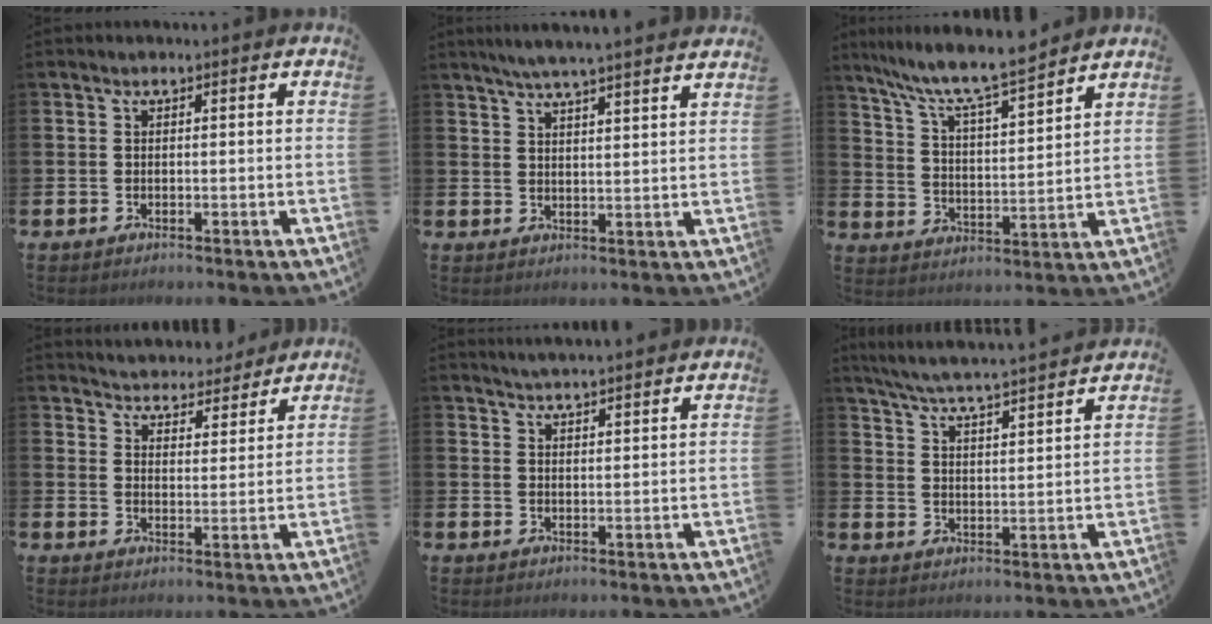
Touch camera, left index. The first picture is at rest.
{"total": 5.2, "force": [4.9, -0.7, 1.5], "torque": [-0.040, -0.021, 0.087]}
{"total": 8.9, "force": [8.3, 0.6, 3.1], "torque": [-0.088, -0.060, 0.142]}
{"total": 4.8, "force": [4.7, 0.9, -0.4], "torque": [-0.009, -0.040, 0.080]}
{"total": 3.9, "force": [3.9, -0.4, 0.1], "torque": [-0.009, -0.019, 0.071]}
{"total": 6.1, "force": [5.9, -0.2, 1.6], "torque": [-0.056, -0.046, 0.101]}